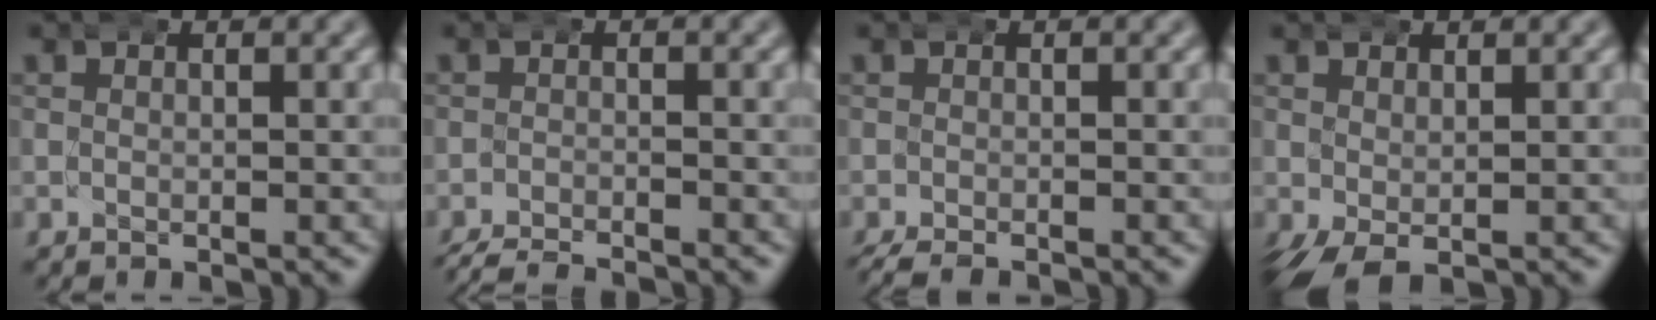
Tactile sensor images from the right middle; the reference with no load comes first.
{"total": 6.1, "force": [-5.8, 1.6, 1.2], "torque": [-0.023, -0.016, -0.088]}
{"total": 1.8, "force": [-1.7, 0.4, 0.2], "torque": [-0.008, -0.007, -0.025]}
{"total": 2.2, "force": [-1.3, 1.1, 1.4], "torque": [-0.031, -0.017, -0.008]}